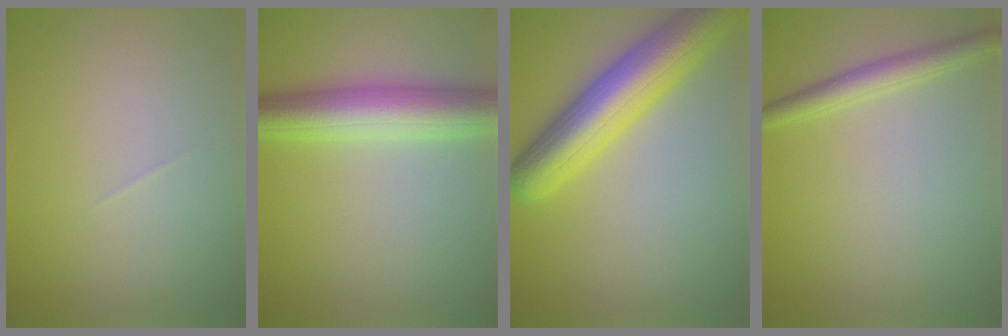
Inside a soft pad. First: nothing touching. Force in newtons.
{"total": 6.5, "press": 6.5, "slide": 0.0}
{"total": 8.1, "press": 8.1, "slide": 0.4}
{"total": 2.4, "press": 2.4, "slide": 0.1}